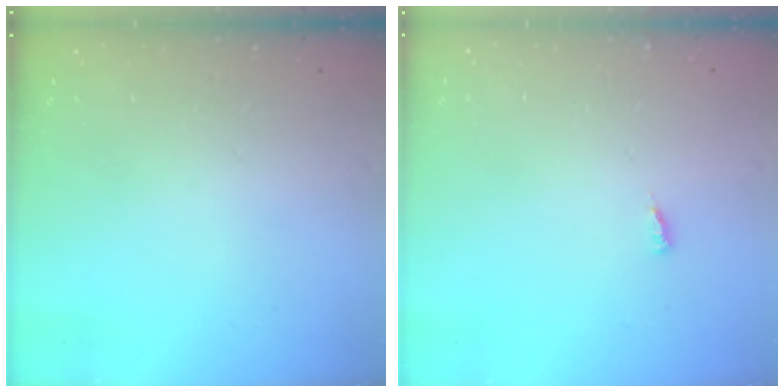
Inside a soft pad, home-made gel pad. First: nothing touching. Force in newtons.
{"total": 2.6, "press": 2.6, "slide": 0.3}